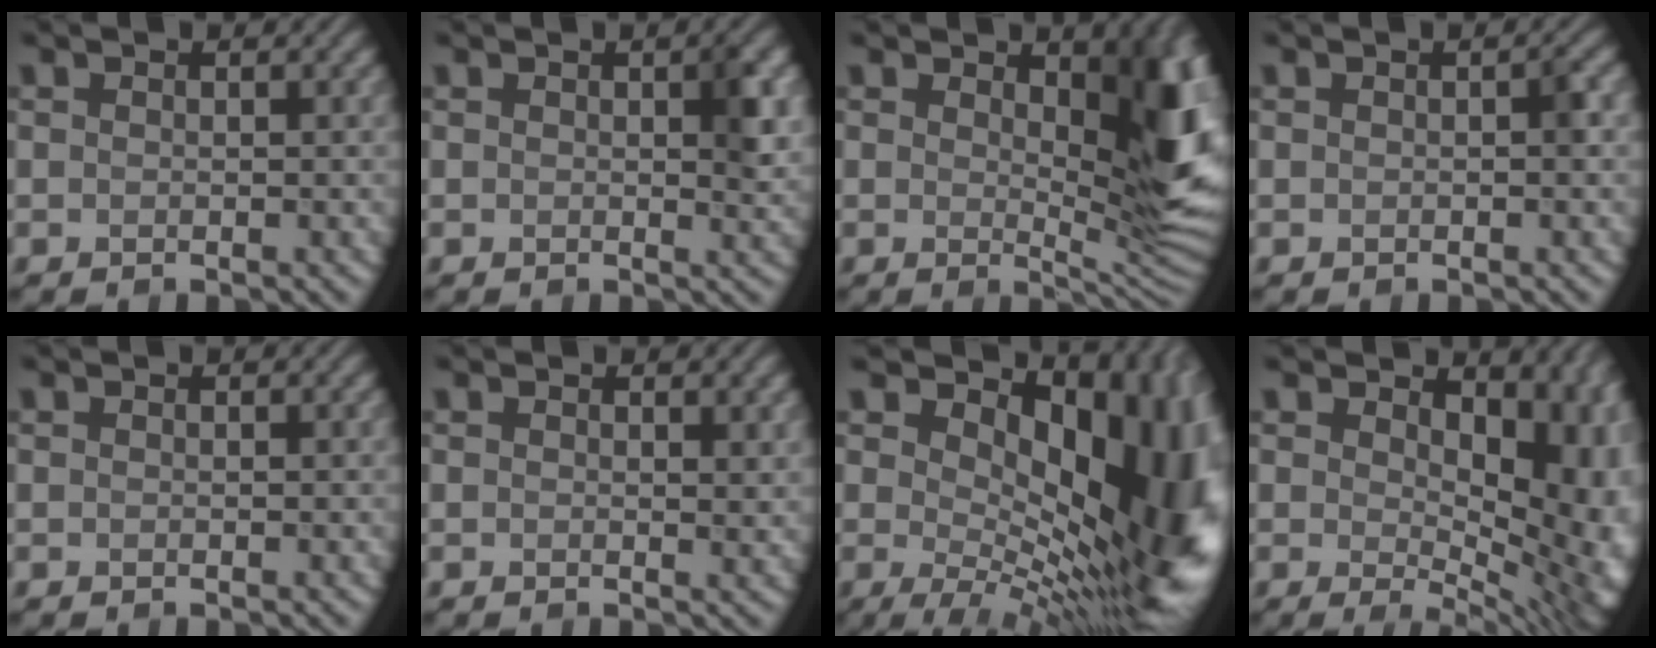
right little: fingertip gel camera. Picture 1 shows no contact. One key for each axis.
{"total": 2.6, "fx": 0.6, "fy": 0.6, "fz": 2.5, "tx": -0.031, "ty": -0.002, "tz": 0.009}
{"total": 9.2, "fx": 2.0, "fy": 3.8, "fz": 8.1, "tx": -0.099, "ty": -0.009, "tz": 0.038}
{"total": 1.1, "fx": 0.0, "fy": 0.1, "fz": 1.0, "tx": -0.016, "ty": 0.004, "tz": 0.002}
{"total": 0.0}
{"total": 1.1, "fx": 0.6, "fy": 0.2, "fz": 0.8, "tx": -0.009, "ty": -0.003, "tz": 0.011}
{"total": 18.0, "fx": 3.2, "fy": 9.2, "fz": 15.1, "tx": -0.177, "ty": -0.008, "tz": 0.069}
{"total": 12.5, "fx": 2.1, "fy": 7.3, "fz": 9.9, "tx": -0.098, "ty": -0.020, "tz": 0.050}